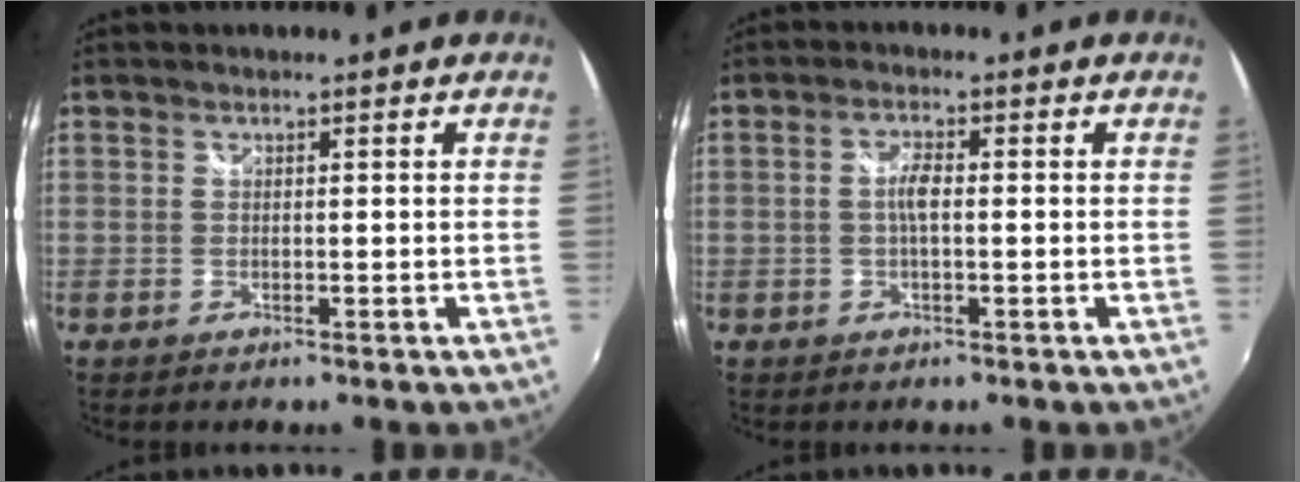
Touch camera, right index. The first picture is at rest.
{"total": 2.8, "force": [-0.2, 0.8, 2.7], "torque": [-0.052, 0.005, -0.005]}